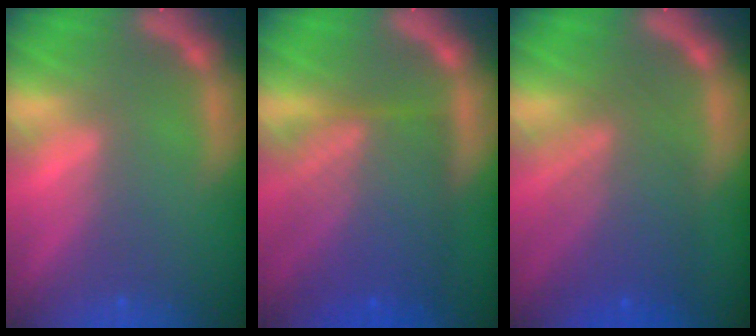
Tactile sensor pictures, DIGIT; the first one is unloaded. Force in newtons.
{"total": 9.6}
{"total": 7.1}